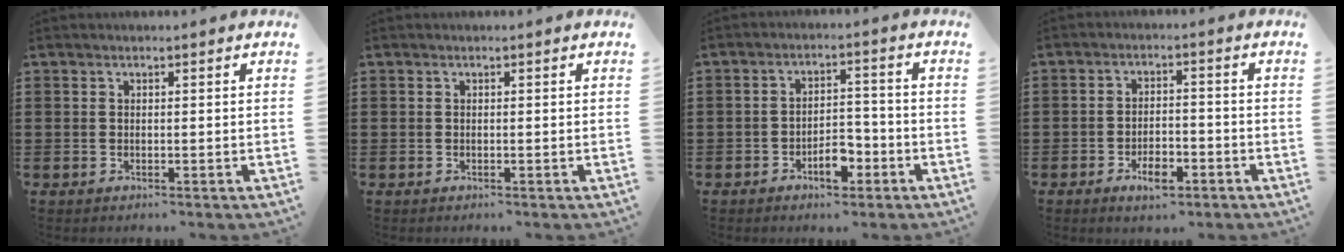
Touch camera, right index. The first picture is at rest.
{"total": 0.0}
{"total": 4.8, "force": [-2.7, 2.4, 3.0], "torque": [-0.050, 0.010, -0.050]}
{"total": 4.8, "force": [-3.0, 1.9, 3.2], "torque": [-0.059, 0.006, -0.056]}